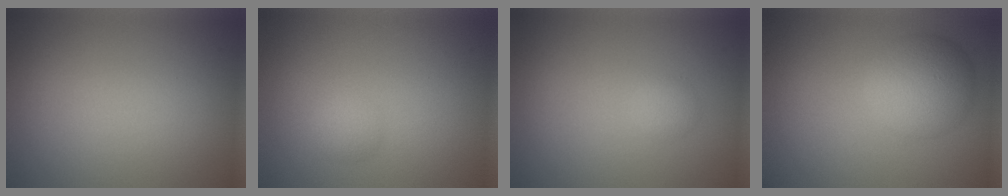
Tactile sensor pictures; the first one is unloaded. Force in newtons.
{"total": 1.4, "press": 1.4, "slide": 0.0}
{"total": 1.0, "press": 1.0, "slide": 0.1}
{"total": 5.1, "press": 5.1, "slide": 0.2}